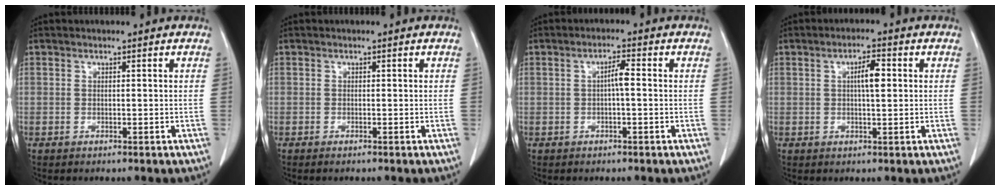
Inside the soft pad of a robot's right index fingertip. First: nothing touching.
{"total": 0.6, "force": [-0.5, 0.1, 0.3], "torque": [-0.007, -0.001, -0.008]}
{"total": 2.4, "force": [0.0, 0.3, 2.4], "torque": [-0.042, 0.004, 0.000]}
{"total": 4.0, "force": [0.8, 0.8, 3.8], "torque": [-0.065, 0.005, 0.011]}